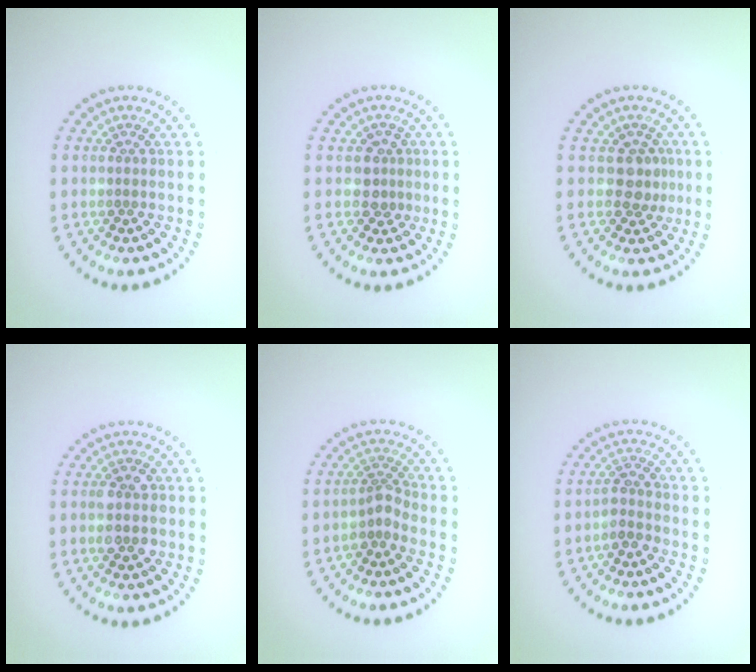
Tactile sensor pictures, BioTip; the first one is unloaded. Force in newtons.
{"total": 2.1, "press": 1.7, "slide": 1.2}
{"total": 2.1, "press": 1.7, "slide": 1.2}
{"total": 2.9, "press": 2.9, "slide": 0.3}
{"total": 1.8, "press": 1.4, "slide": 1.2}
{"total": 1.9, "press": 1.6, "slide": 1.0}